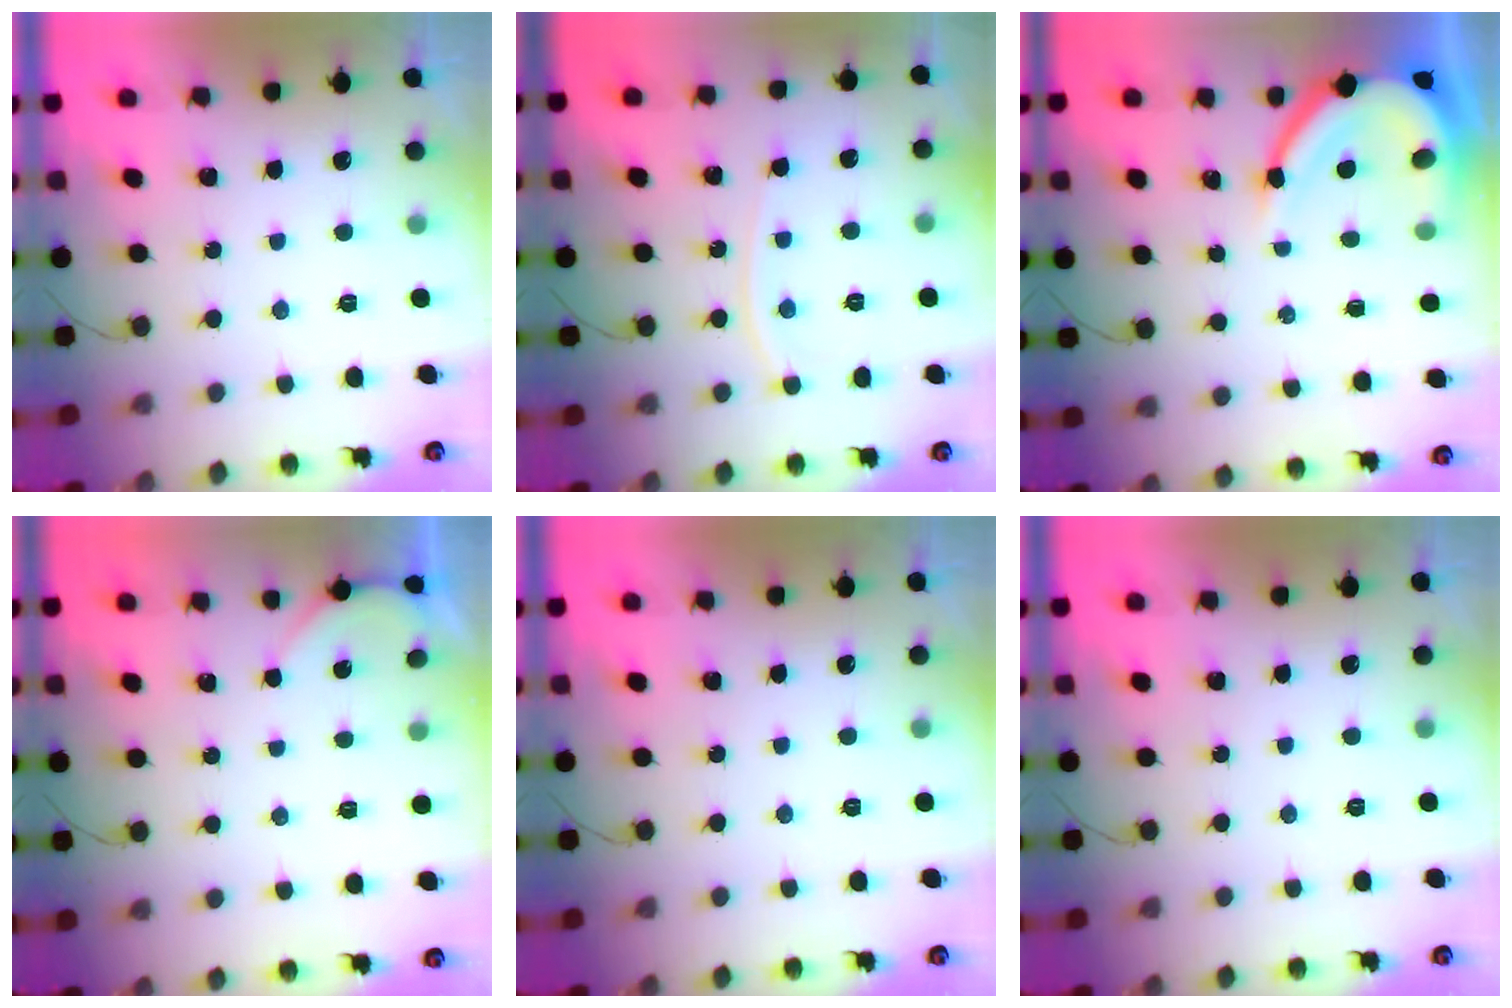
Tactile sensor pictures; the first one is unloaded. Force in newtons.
{"total": 6.6, "press": 6.5, "slide": 0.8}
{"total": 9.6, "press": 9.5, "slide": 1.1}
{"total": 1.6, "press": 1.6, "slide": 0.2}
{"total": 0.0}
{"total": 0.0}